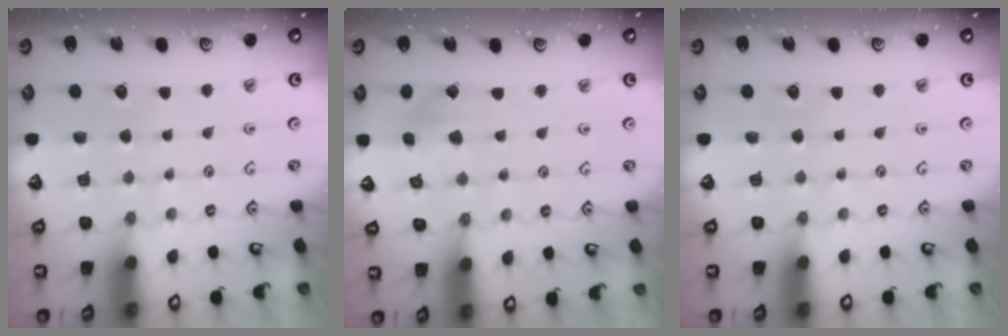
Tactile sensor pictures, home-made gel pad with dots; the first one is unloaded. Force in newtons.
{"total": 3.2, "press": 3.2, "slide": 0.3}
{"total": 0.0}